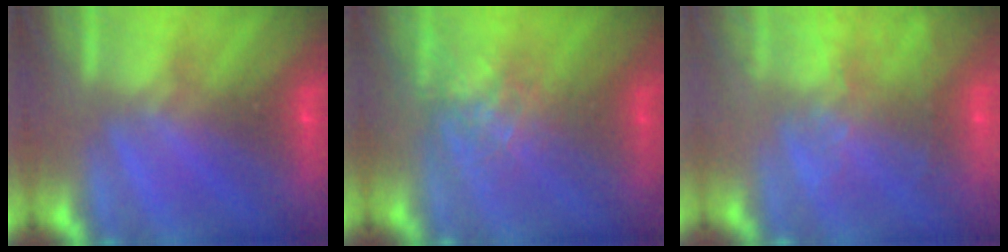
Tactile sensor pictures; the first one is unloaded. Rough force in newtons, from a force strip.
{"total": 2.6}
{"total": 5.8}